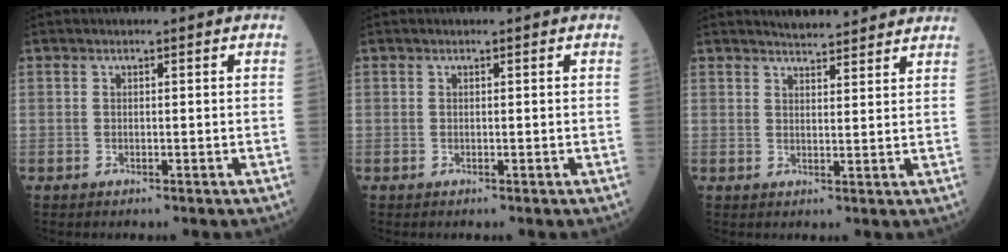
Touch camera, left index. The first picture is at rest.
{"total": 0.0}
{"total": 7.1, "force": [6.7, 1.1, 2.0], "torque": [-0.030, 0.014, 0.082]}